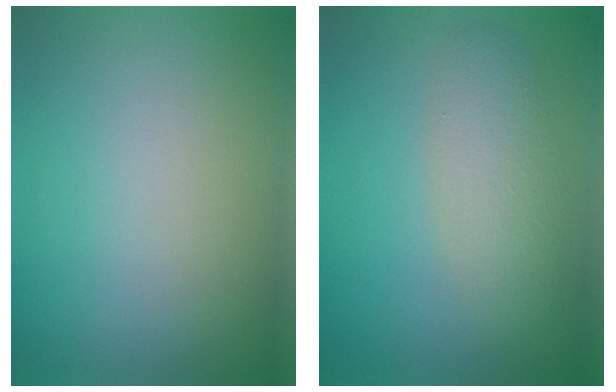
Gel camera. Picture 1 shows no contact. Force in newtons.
{"total": 3.3, "press": 3.3, "slide": 0.2}